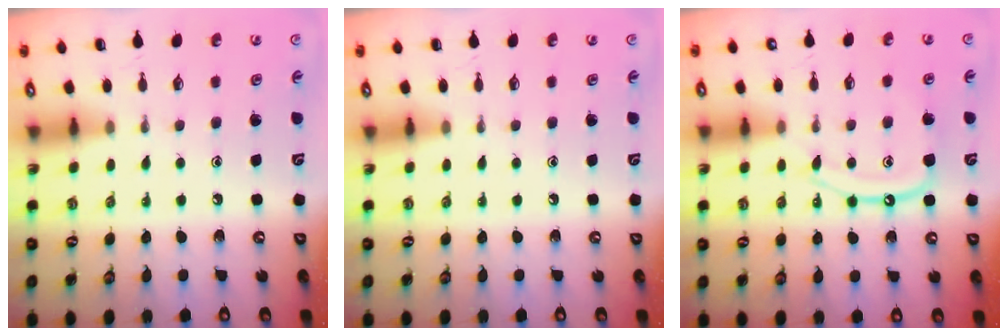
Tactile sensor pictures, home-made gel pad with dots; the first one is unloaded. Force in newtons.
{"total": 0.0}
{"total": 11.4, "press": 11.4, "slide": 1.2}